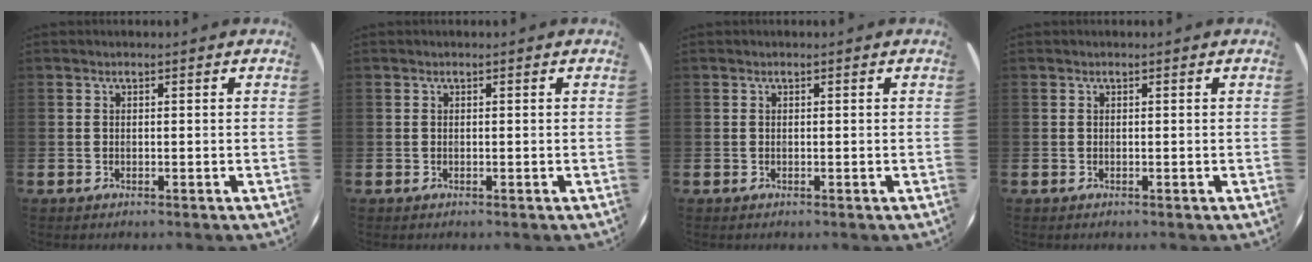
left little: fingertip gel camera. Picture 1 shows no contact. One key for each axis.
{"total": 0.0}
{"total": 0.0}
{"total": 0.0}